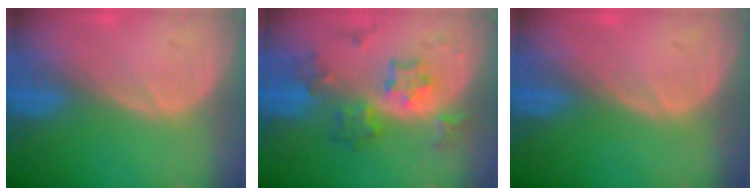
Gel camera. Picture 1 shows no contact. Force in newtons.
{"total": 6.5, "press": 6.5, "slide": 0.2}
{"total": 0.0}